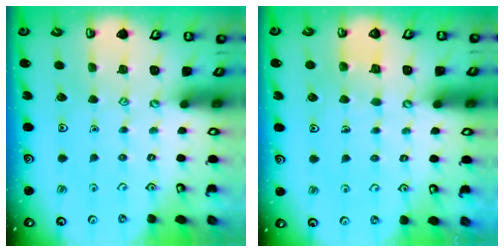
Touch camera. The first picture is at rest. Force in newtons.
{"total": 2.2, "press": 2.2, "slide": 0.0}